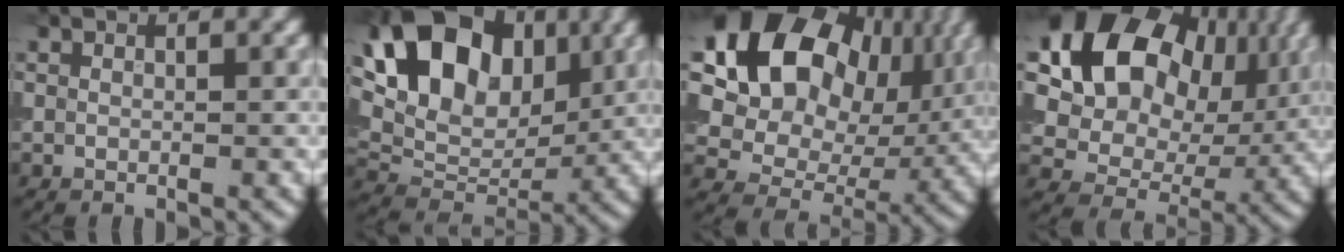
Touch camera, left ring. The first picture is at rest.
{"total": 12.8, "force": [4.2, 8.9, 8.3], "torque": [-0.157, 0.018, 0.070]}
{"total": 16.9, "force": [5.7, 12.4, 10.0], "torque": [-0.187, 0.033, 0.105]}
{"total": 15.0, "force": [4.9, 10.8, 9.2], "torque": [-0.159, 0.018, 0.086]}